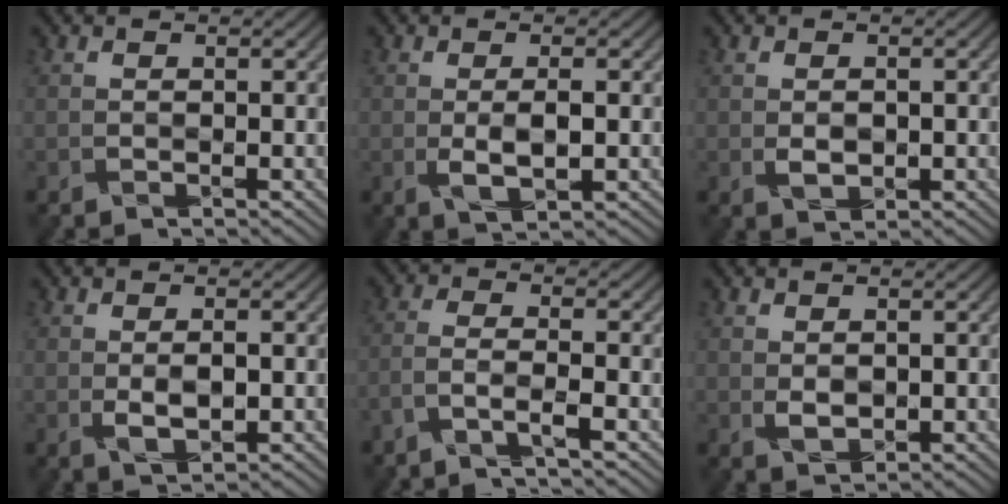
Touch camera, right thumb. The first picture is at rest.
{"total": 2.7, "force": [-0.2, 0.7, 2.6], "torque": [-0.052, -0.003, 0.000]}
{"total": 1.5, "force": [0.0, 1.0, 1.1], "torque": [-0.019, -0.004, 0.009]}
{"total": 2.1, "force": [-0.1, 0.8, 1.9], "torque": [-0.037, -0.005, 0.005]}
{"total": 3.6, "force": [-2.5, 0.5, 2.5], "torque": [-0.041, 0.007, -0.070]}
{"total": 1.5, "force": [0.5, 1.1, 0.9], "torque": [-0.021, -0.005, 0.018]}